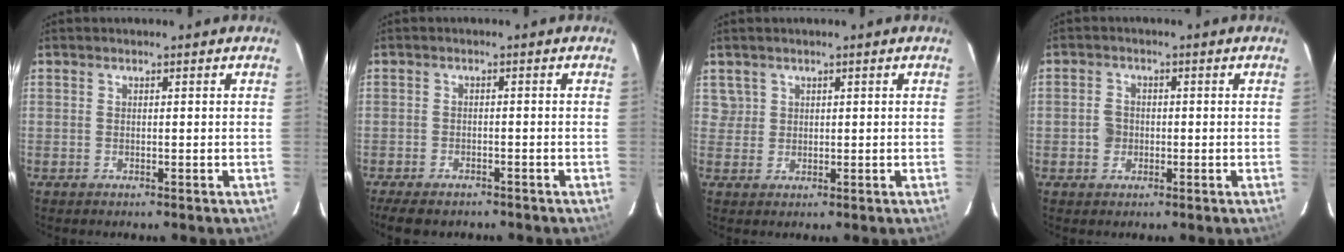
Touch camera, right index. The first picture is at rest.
{"total": 7.1, "force": [-5.7, 2.9, 3.2], "torque": [-0.079, -0.014, -0.090]}
{"total": 2.3, "force": [1.1, 2.0, -0.2], "torque": [0.019, 0.011, 0.019]}
{"total": 2.8, "force": [-0.6, 2.6, 0.9], "torque": [-0.019, 0.007, -0.011]}